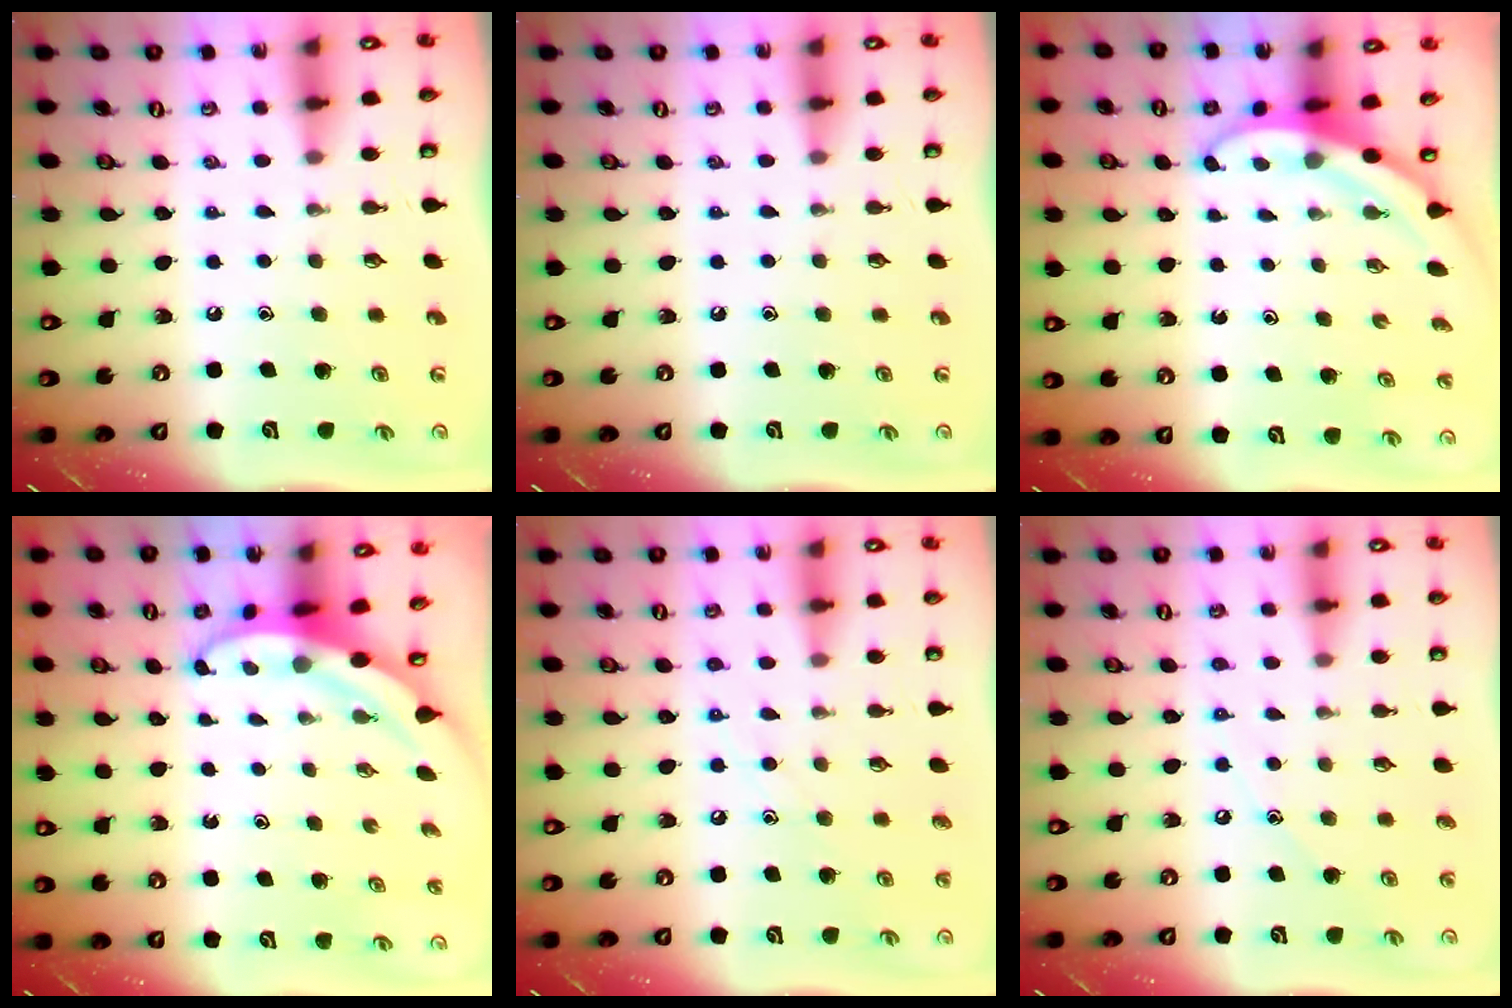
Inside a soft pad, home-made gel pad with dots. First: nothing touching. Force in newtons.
{"total": 0.0}
{"total": 3.6, "press": 3.6, "slide": 0.2}
{"total": 3.8, "press": 3.7, "slide": 0.5}
{"total": 6.4, "press": 6.4, "slide": 0.4}
{"total": 5.7, "press": 5.7, "slide": 0.6}